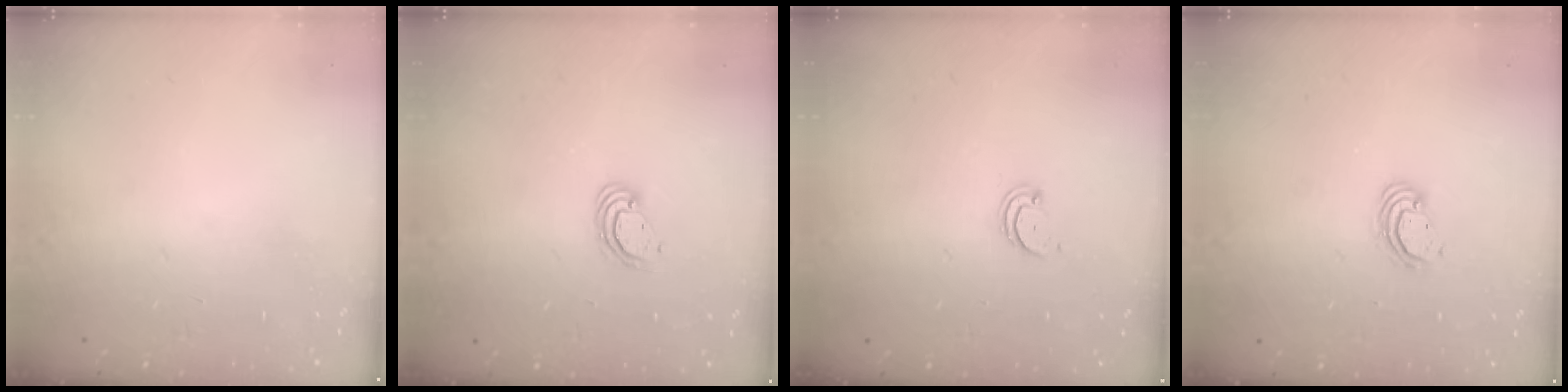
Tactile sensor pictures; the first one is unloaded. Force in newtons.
{"total": 3.7, "press": 3.7, "slide": 0.3}
{"total": 2.0, "press": 2.0, "slide": 0.2}
{"total": 3.9, "press": 3.9, "slide": 0.2}